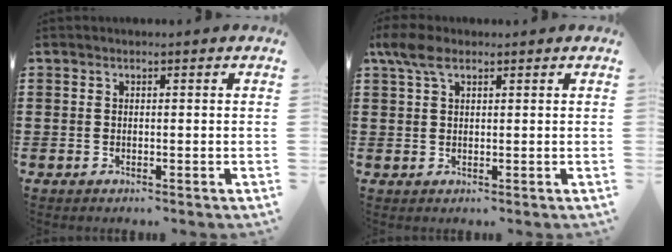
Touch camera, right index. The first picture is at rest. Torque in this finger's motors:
{"motor_torque": [1.08, 0.21, 0.23, 0.13]}